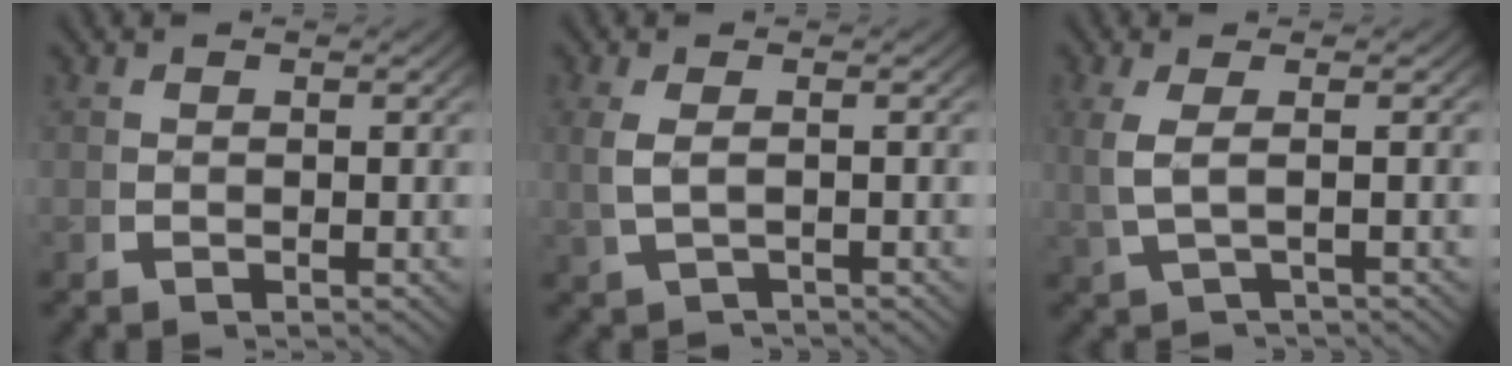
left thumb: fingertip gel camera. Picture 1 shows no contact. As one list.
[{"total": 2.3, "force": [-0.9, 0.9, 2.0], "torque": [-0.056, -0.007, 0.002]}, {"total": 3.0, "force": [-0.4, 1.1, 2.8], "torque": [-0.083, -0.008, 0.010]}]